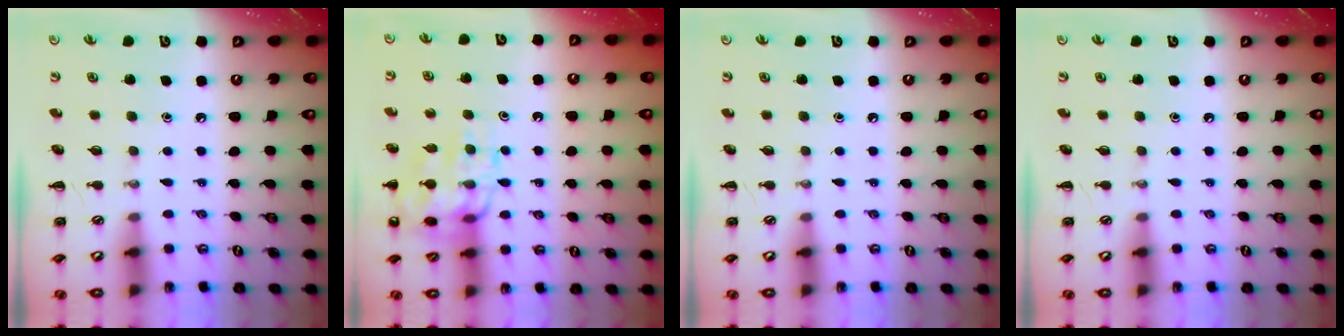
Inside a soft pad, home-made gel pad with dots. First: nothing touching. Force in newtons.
{"total": 17.4, "press": 17.3, "slide": 2.4}
{"total": 0.0}
{"total": 0.0}